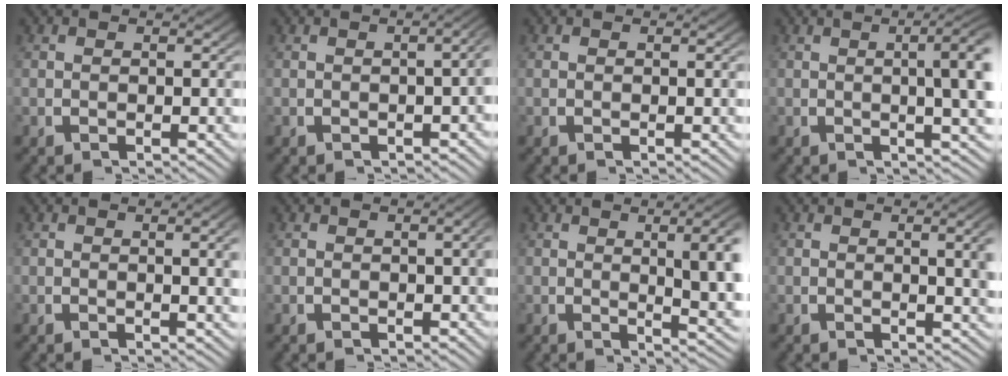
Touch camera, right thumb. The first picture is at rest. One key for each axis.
{"total": 3.2, "fx": -0.6, "fy": 1.1, "fz": 3.0, "tx": -0.031, "ty": 0.009, "tz": -0.009}
{"total": 0.0}
{"total": 8.2, "fx": 1.9, "fy": 3.0, "fz": 7.3, "tx": -0.071, "ty": 0.021, "tz": 0.018}
{"total": 2.1, "fx": 0.4, "fy": 0.2, "fz": 2.1, "tx": -0.022, "ty": 0.000, "tz": 0.007}
{"total": 1.2, "fx": -0.1, "fy": 0.3, "fz": 1.1, "tx": -0.012, "ty": -0.001, "tz": 0.002}
{"total": 6.9, "fx": 0.5, "fy": 2.7, "fz": 6.3, "tx": -0.073, "ty": -0.006, "tz": 0.013}
{"total": 2.8, "fx": 0.6, "fy": 0.6, "fz": 2.7, "tx": -0.027, "ty": -0.002, "tz": 0.011}